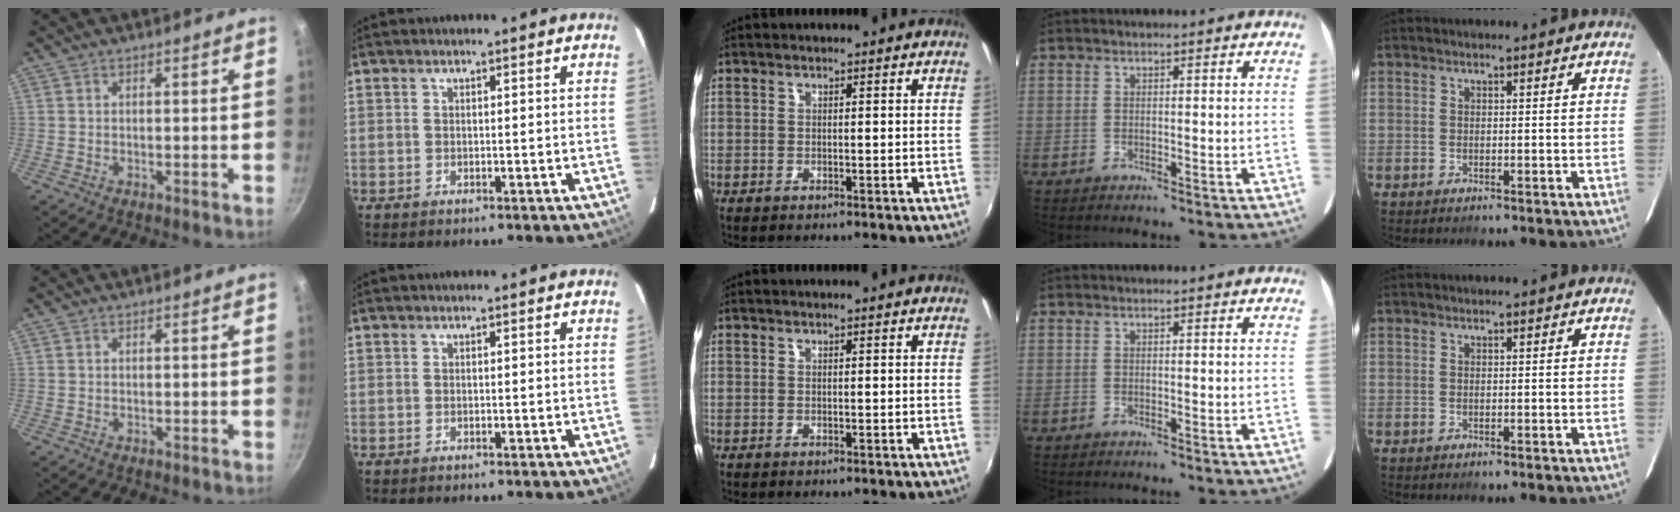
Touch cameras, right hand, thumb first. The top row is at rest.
{}